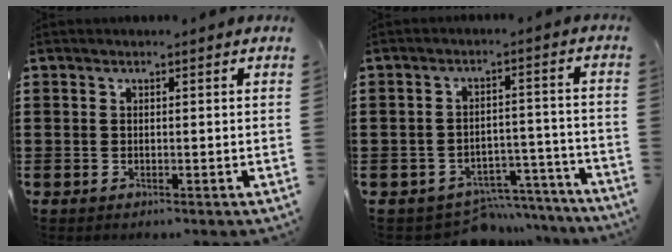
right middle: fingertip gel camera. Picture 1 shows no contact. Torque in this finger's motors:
{"motor_torque": [-0.08, 0.16, 0.06, 0.00]}